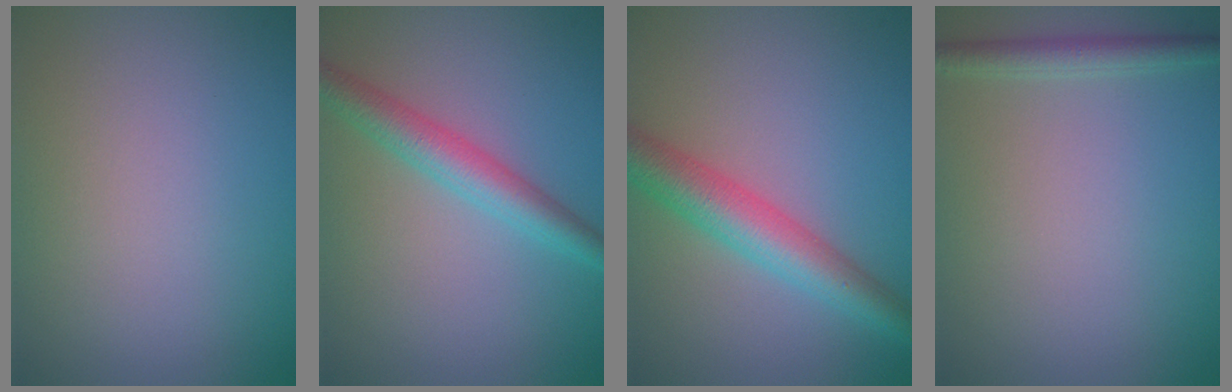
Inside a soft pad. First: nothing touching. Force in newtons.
{"total": 3.7, "press": 3.7, "slide": 0.1}
{"total": 5.1, "press": 5.0, "slide": 0.3}
{"total": 1.9, "press": 1.9, "slide": 0.1}